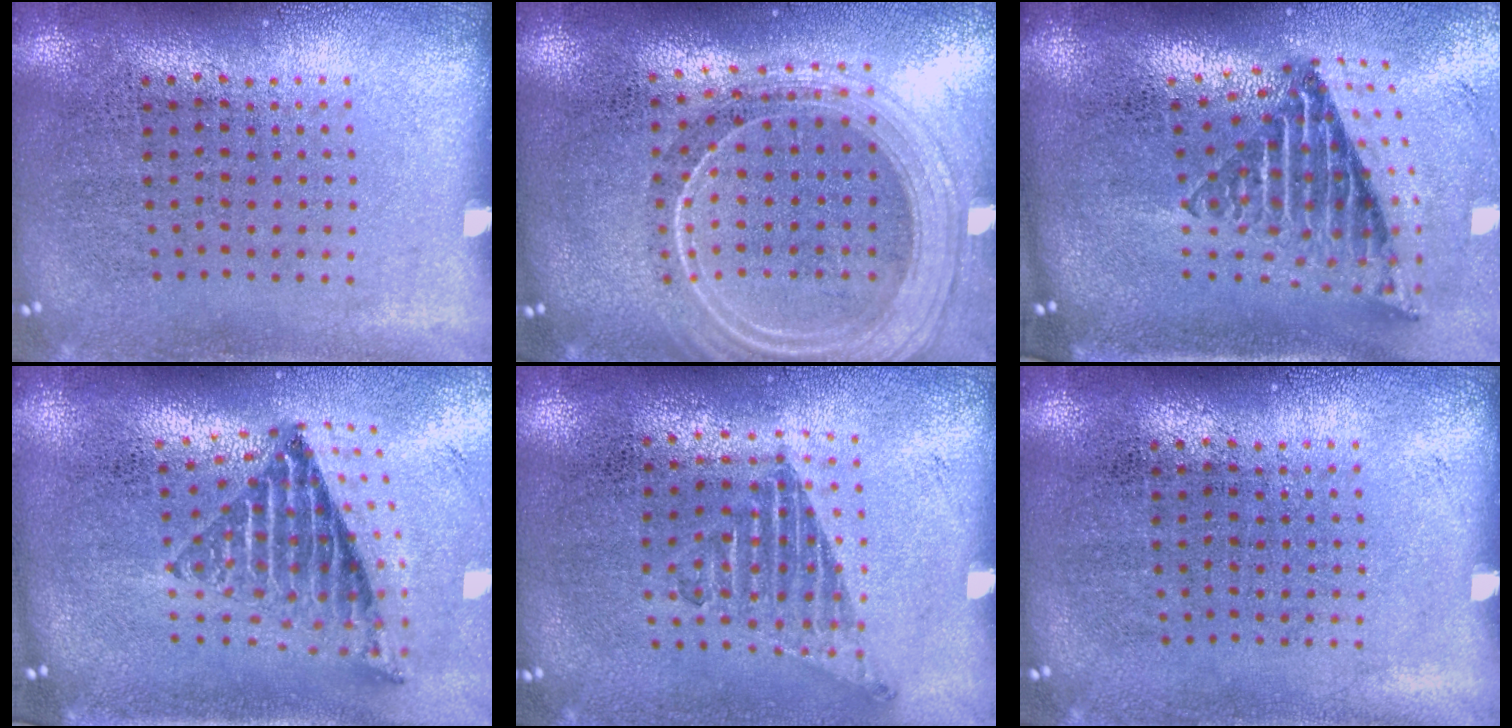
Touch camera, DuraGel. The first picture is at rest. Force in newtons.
{"total": 2.3, "press": 2.0, "slide": 1.2}
{"total": 2.8, "press": 1.7, "slide": 2.2}
{"total": 1.8, "press": 1.4, "slide": 1.1}
{"total": 1.2, "press": 1.0, "slide": 0.6}
{"total": 0.0}